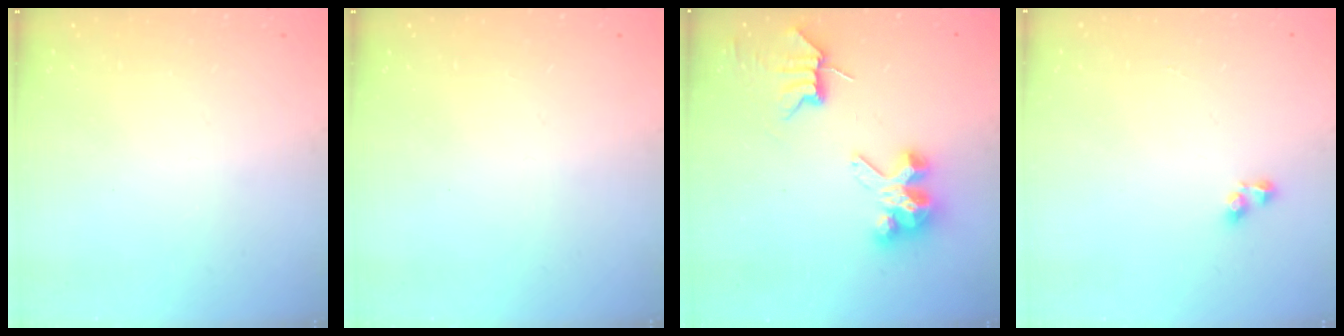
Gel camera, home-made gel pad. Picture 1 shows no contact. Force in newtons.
{"total": 0.0}
{"total": 6.6, "press": 6.6, "slide": 0.7}
{"total": 3.8, "press": 3.8, "slide": 0.6}